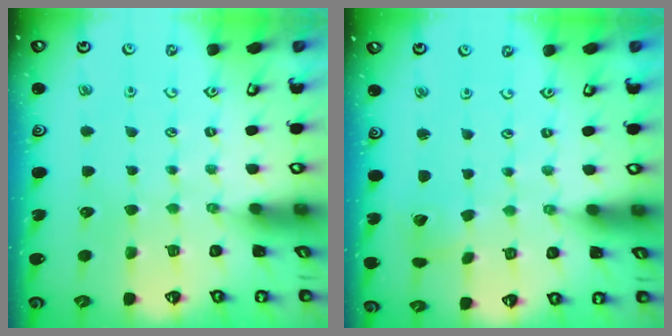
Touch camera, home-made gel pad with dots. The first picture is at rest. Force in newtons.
{"total": 3.4, "press": 3.3, "slide": 0.2}